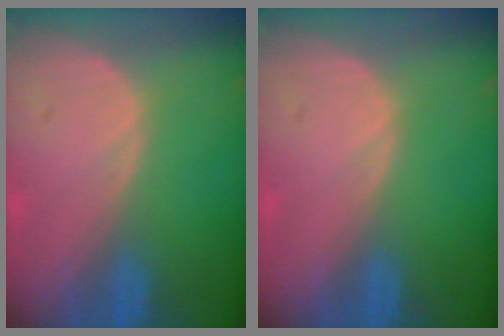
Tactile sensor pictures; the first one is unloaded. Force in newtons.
{"total": 0.0}